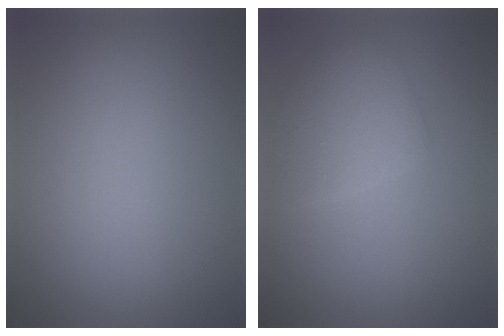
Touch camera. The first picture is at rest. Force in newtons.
{"total": 2.9, "press": 2.9, "slide": 0.2}